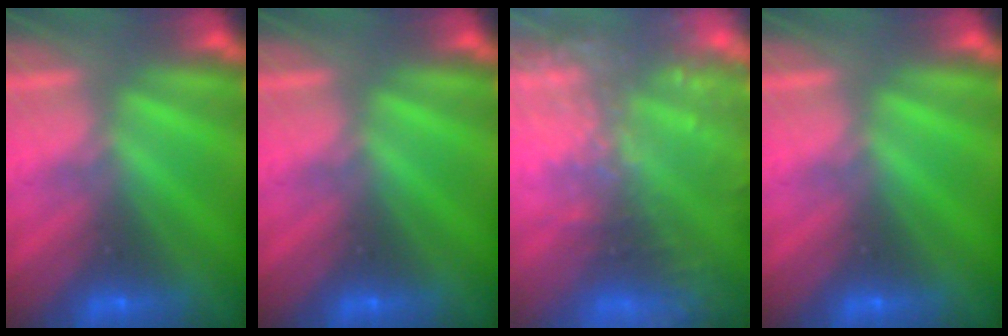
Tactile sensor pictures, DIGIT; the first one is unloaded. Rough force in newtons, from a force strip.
{"total": 0.0}
{"total": 5.7}
{"total": 0.0}